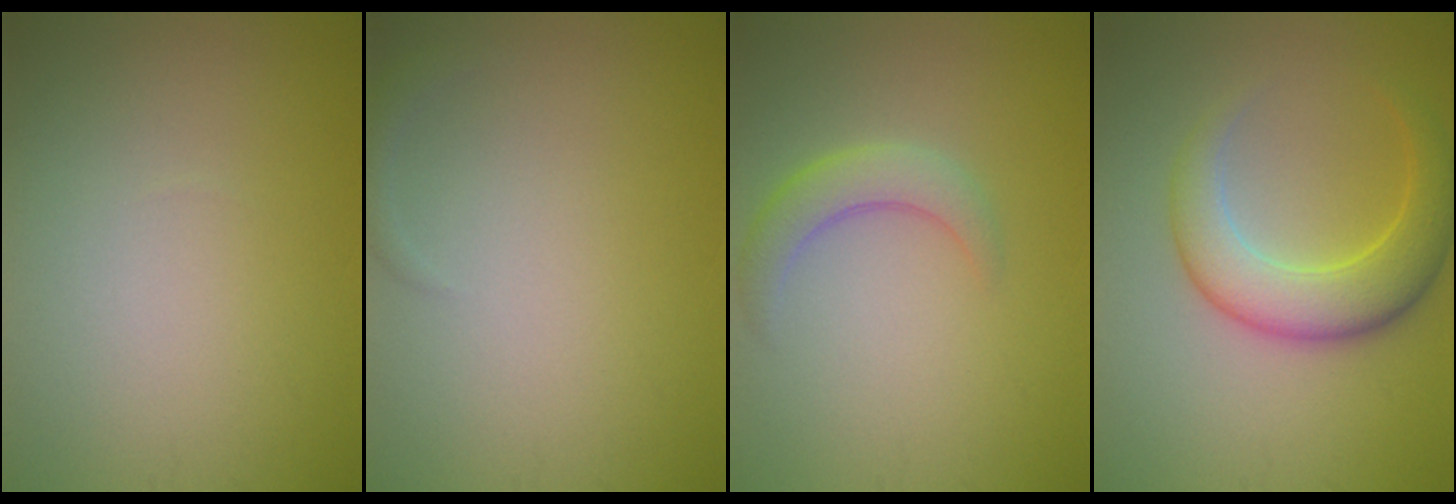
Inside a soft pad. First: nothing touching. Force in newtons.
{"total": 1.0, "press": 1.0, "slide": 0.1}
{"total": 2.9, "press": 2.9, "slide": 0.1}
{"total": 5.4, "press": 5.4, "slide": 0.1}